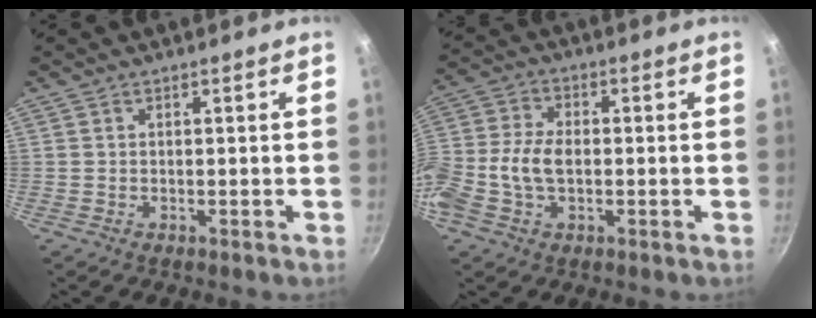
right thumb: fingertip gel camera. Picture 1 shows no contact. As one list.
[{"total": 9.7, "force": [-1.7, 6.1, 7.4], "torque": [-0.155, 0.022, -0.047]}]